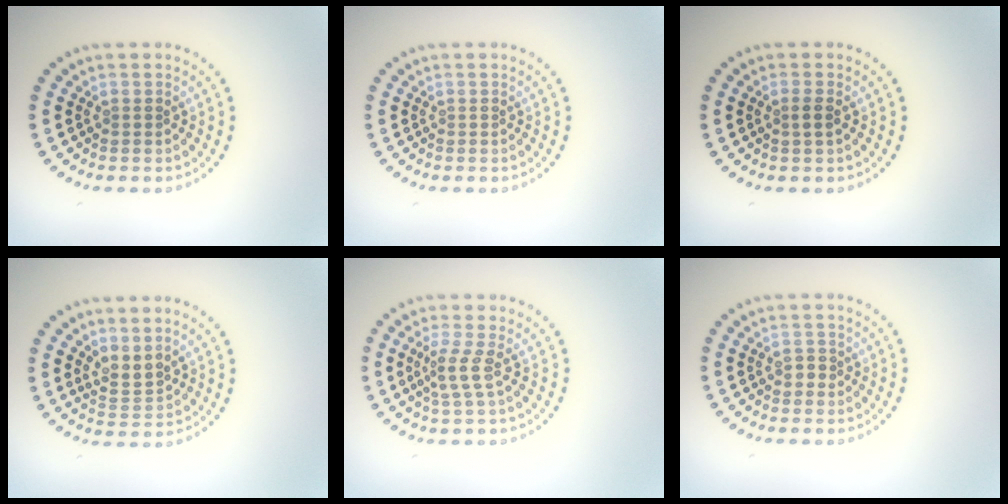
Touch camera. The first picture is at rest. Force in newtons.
{"total": 0.0}
{"total": 1.1, "press": 1.0, "slide": 0.5}
{"total": 2.0, "press": 1.5, "slide": 1.3}
{"total": 2.2, "press": 1.5, "slide": 1.6}
{"total": 1.0, "press": 1.0, "slide": 0.3}